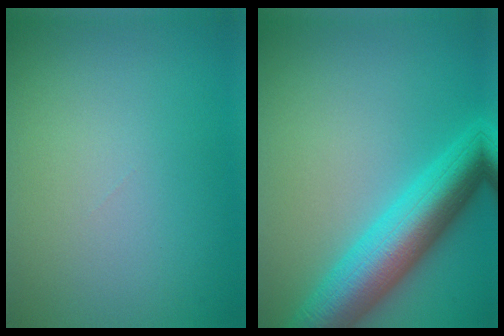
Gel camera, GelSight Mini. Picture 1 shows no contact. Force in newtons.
{"total": 8.4, "press": 8.4, "slide": 0.2}